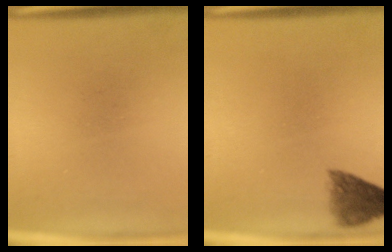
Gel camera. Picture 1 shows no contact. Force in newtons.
{"total": 4.6}